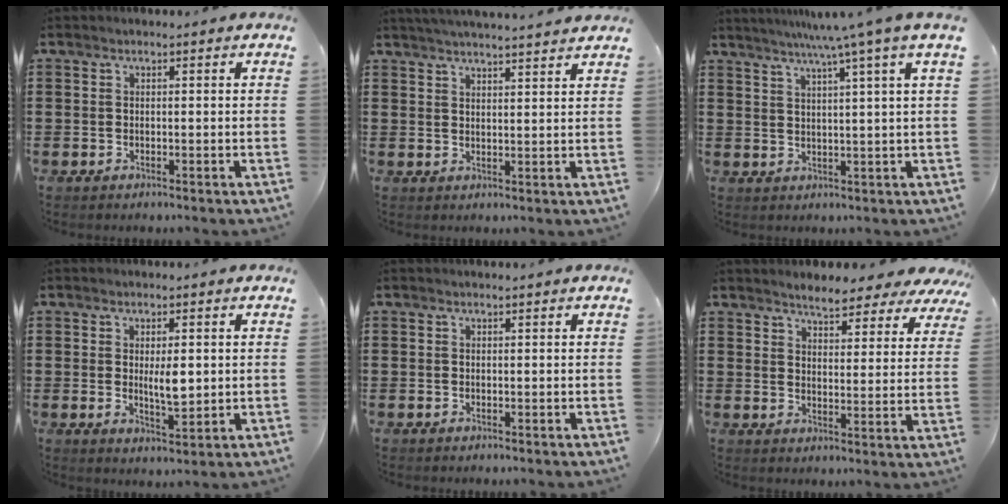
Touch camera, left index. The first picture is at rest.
{"total": 3.2, "force": [3.1, -0.7, 0.3], "torque": [-0.014, -0.014, 0.056]}
{"total": 6.0, "force": [4.1, -1.6, 4.1], "torque": [-0.089, -0.014, 0.065]}
{"total": 3.8, "force": [0.7, 1.3, 3.5], "torque": [-0.054, -0.004, 0.008]}
{"total": 0.0}
{"total": 4.5, "force": [4.5, 0.3, 0.7], "torque": [-0.033, -0.021, 0.079]}